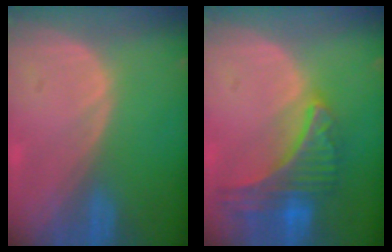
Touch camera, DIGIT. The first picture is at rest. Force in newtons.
{"total": 9.1, "press": 8.0, "slide": 4.3}